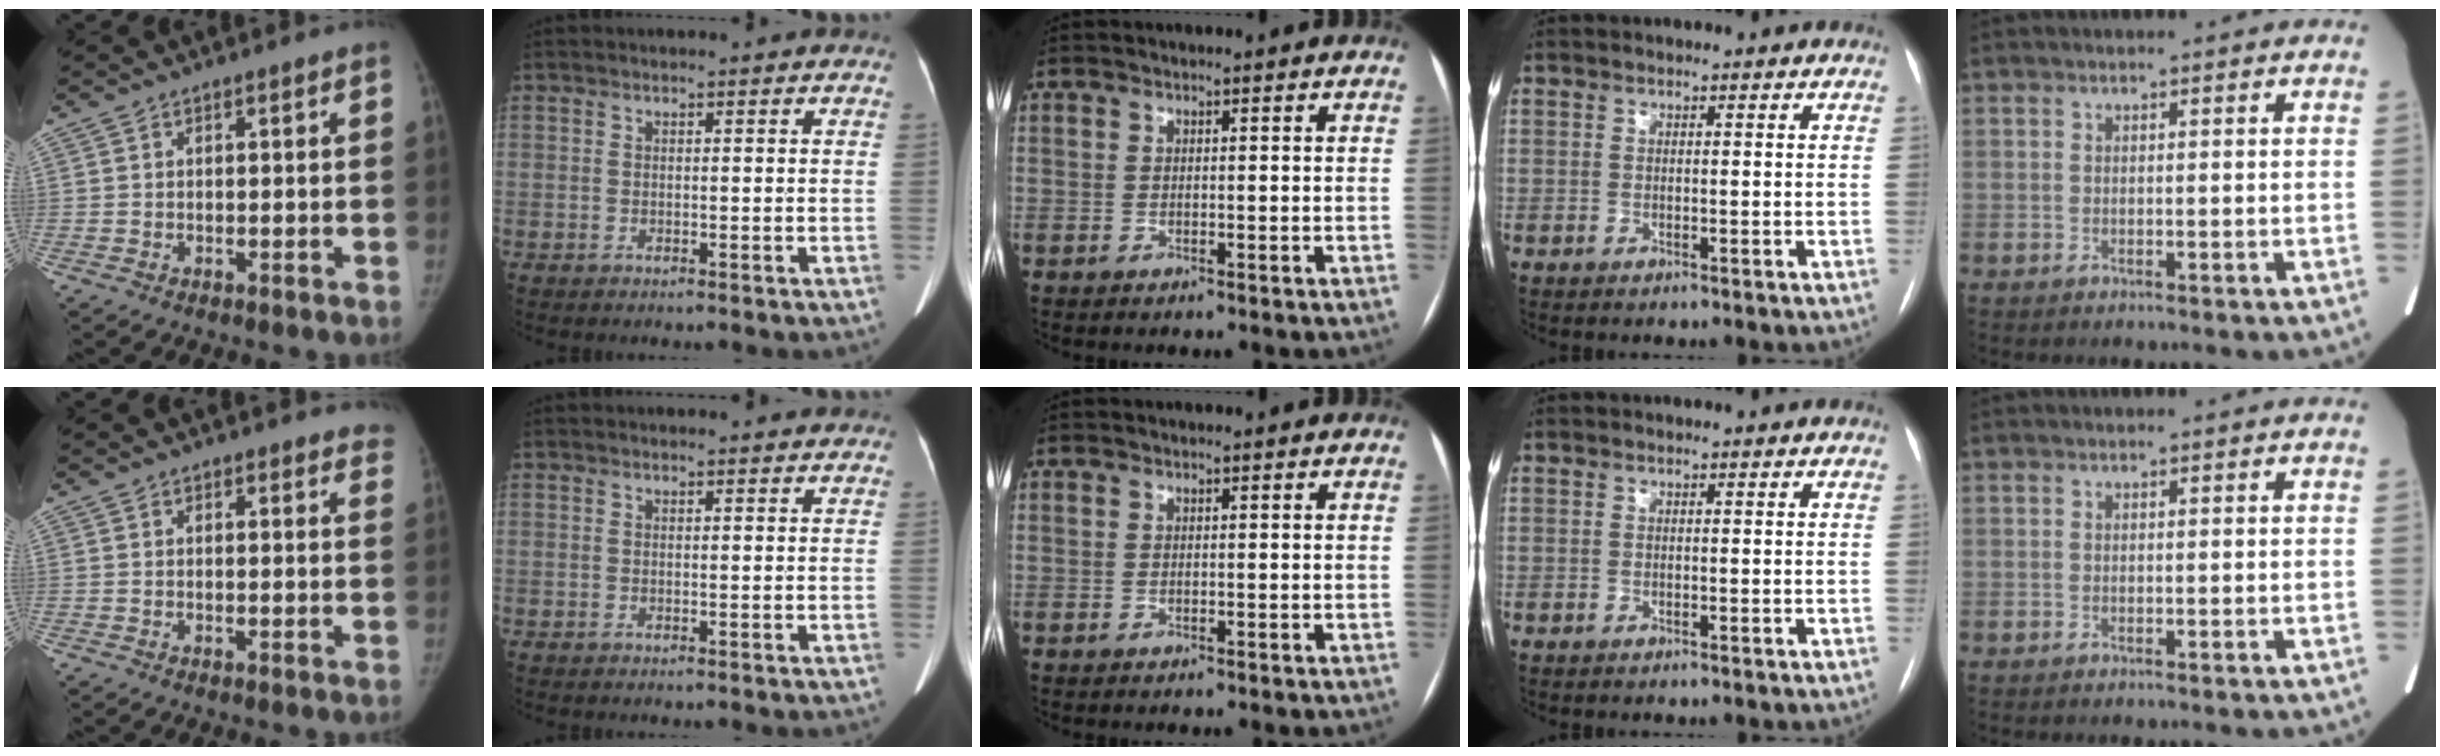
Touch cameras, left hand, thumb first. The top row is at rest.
{"thumb": {"total": 5.2, "force": [4.6, 2.2, 1.2], "torque": [0.034, -0.015, 0.036]}, "index": {"total": 3.3, "force": [3.1, 0.6, 0.9], "torque": [-0.009, -0.008, 0.025]}}